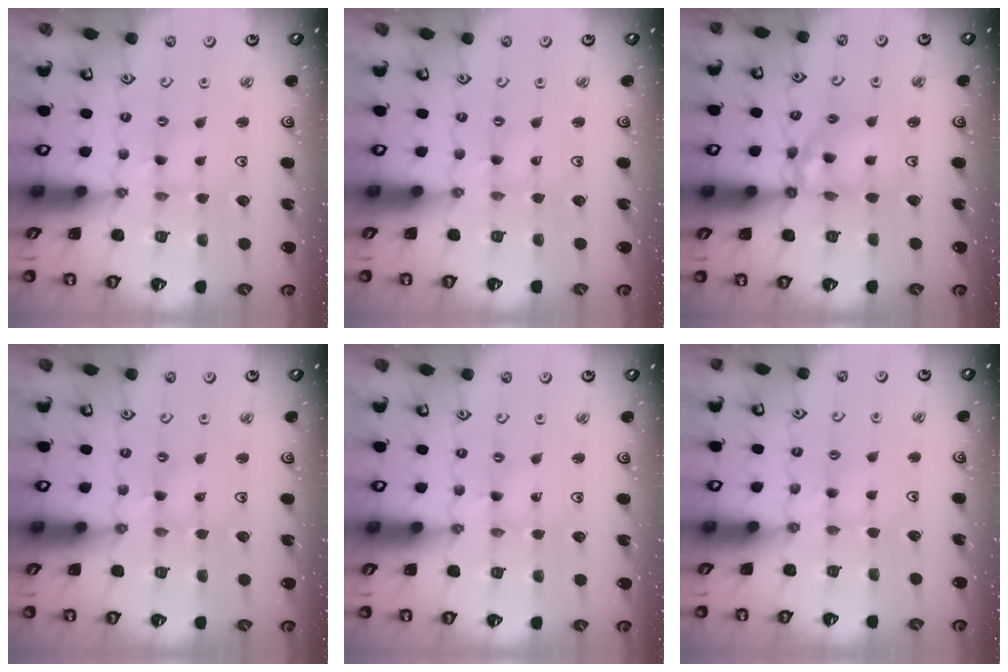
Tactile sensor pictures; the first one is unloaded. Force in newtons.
{"total": 0.0}
{"total": 12.0, "press": 11.9, "slide": 1.6}
{"total": 0.0}
{"total": 0.0}
{"total": 2.5, "press": 2.5, "slide": 0.3}